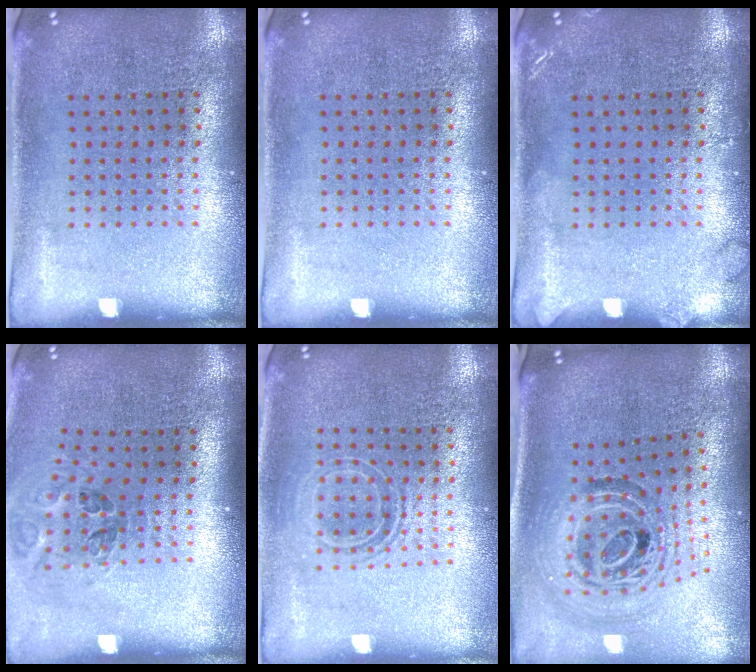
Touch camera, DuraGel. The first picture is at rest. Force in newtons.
{"total": 0.0}
{"total": 1.2, "press": 1.1, "slide": 0.2}
{"total": 1.2, "press": 1.1, "slide": 0.5}
{"total": 1.5, "press": 1.2, "slide": 0.9}
{"total": 1.9, "press": 1.5, "slide": 1.1}